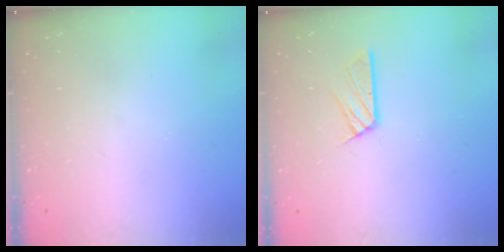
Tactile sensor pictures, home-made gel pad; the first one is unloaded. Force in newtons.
{"total": 8.1, "press": 8.1, "slide": 0.5}